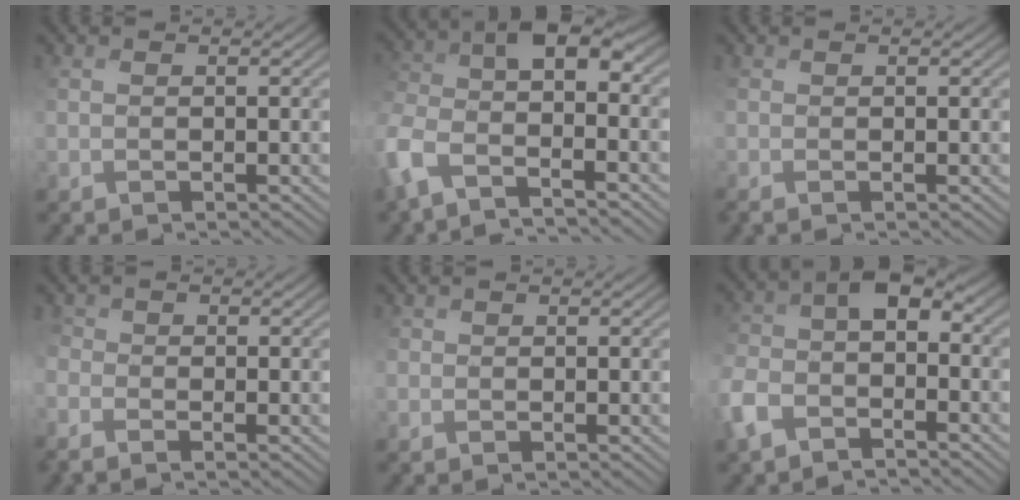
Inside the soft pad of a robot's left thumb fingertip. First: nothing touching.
{"total": 9.0, "force": [-2.9, 4.5, 7.3], "torque": [-0.162, -0.006, -0.067]}
{"total": 1.1, "force": [-0.6, 0.3, 0.8], "torque": [-0.020, -0.005, -0.014]}
{"total": 2.8, "force": [-1.8, 1.5, 1.6], "torque": [-0.047, -0.009, -0.037]}
{"total": 0.8, "force": [0.0, 0.8, 0.0], "torque": [0.000, -0.002, -0.006]}
{"total": 8.0, "force": [-3.2, 4.8, 5.6], "torque": [-0.129, -0.005, -0.079]}